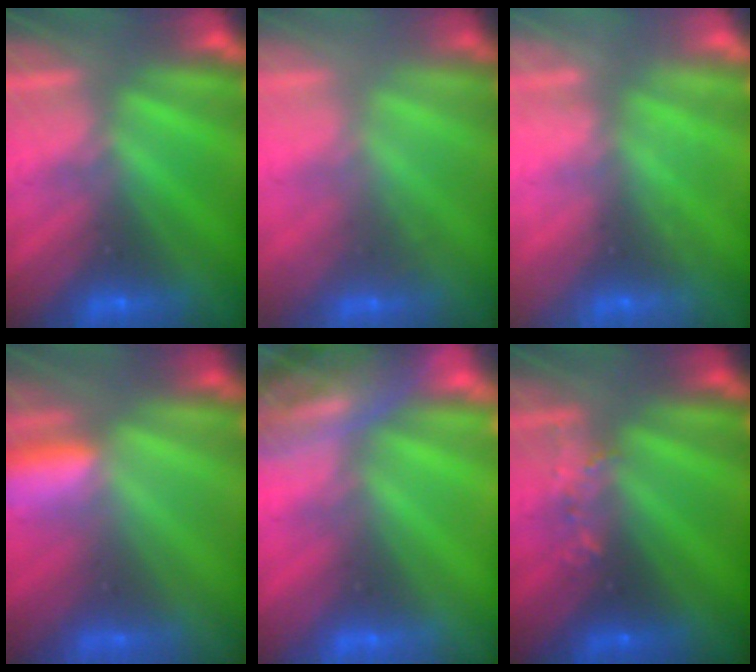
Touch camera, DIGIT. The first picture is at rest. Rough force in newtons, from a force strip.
{"total": 2.3}
{"total": 2.1}
{"total": 3.3}
{"total": 7.4}
{"total": 2.6}